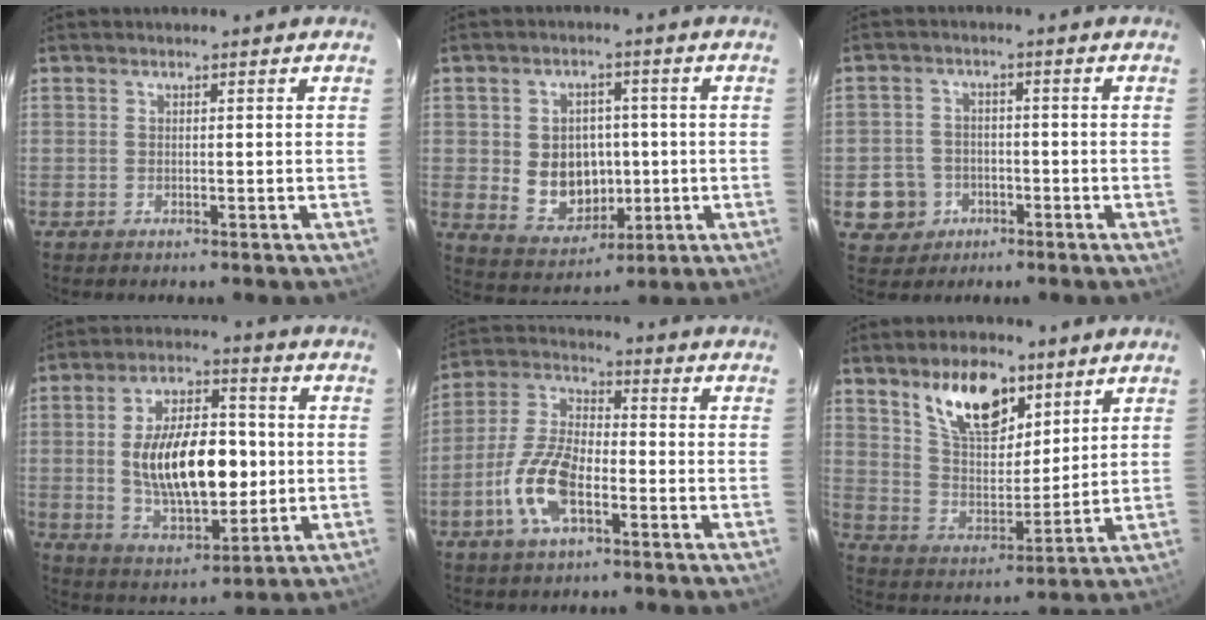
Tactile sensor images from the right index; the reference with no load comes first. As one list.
[{"total": 9.9, "force": [-0.7, 8.3, 5.4], "torque": [-0.119, 0.006, 0.011]}, {"total": 6.7, "force": [-2.5, 6.1, 1.1], "torque": [-0.038, 0.018, -0.032]}, {"total": 17.6, "force": [-0.3, 8.7, 15.3], "torque": [-0.269, 0.006, 0.010]}, {"total": 7.8, "force": [-3.8, 2.5, 6.4], "torque": [-0.142, 0.004, -0.077]}, {"total": 14.0, "force": [8.5, 6.7, 8.8], "torque": [-0.145, 0.004, 0.160]}]